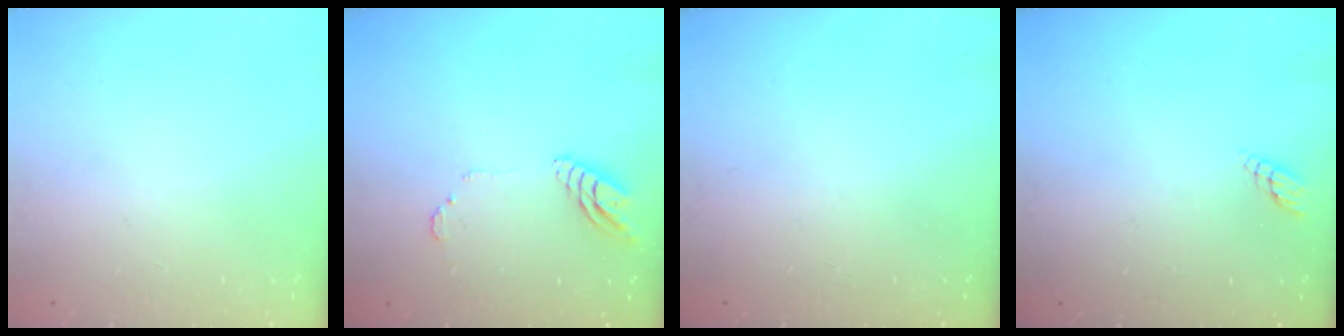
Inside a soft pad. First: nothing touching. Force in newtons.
{"total": 9.4, "press": 9.3, "slide": 1.1}
{"total": 0.0}
{"total": 2.9, "press": 2.9, "slide": 0.3}